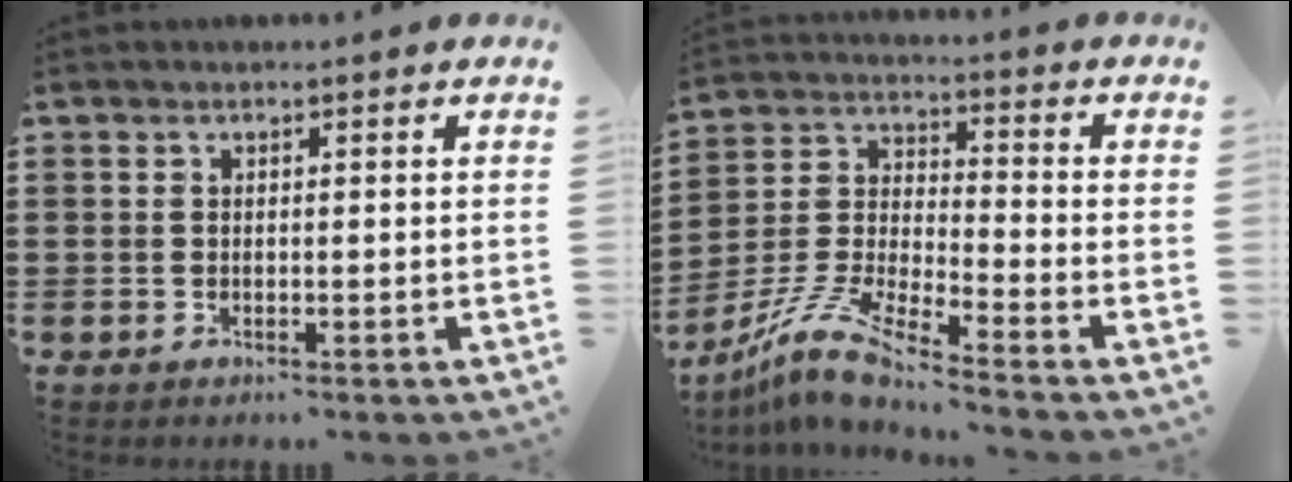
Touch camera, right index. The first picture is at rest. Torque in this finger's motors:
{"motor_torque": [0.76, 0.76, 0.35, 0.07]}